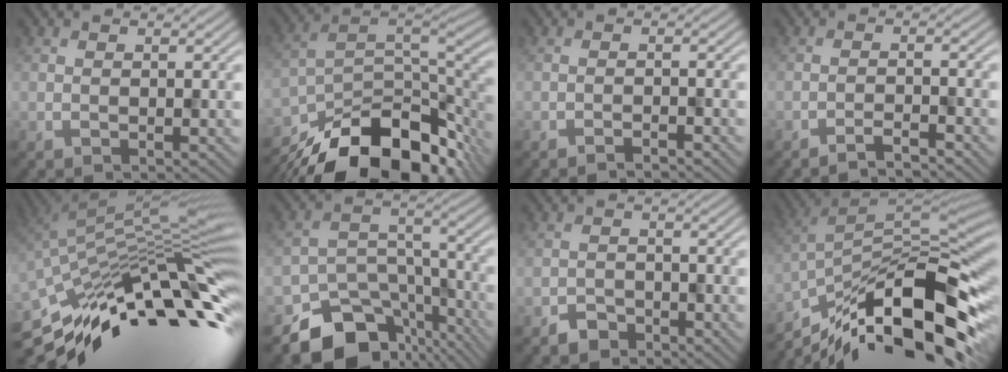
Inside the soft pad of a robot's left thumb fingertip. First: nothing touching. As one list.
[{"total": 17.6, "force": [-12.6, 7.6, 9.7], "torque": [-0.195, -0.041, -0.191]}, {"total": 1.4, "force": [-1.3, 0.0, 0.5], "torque": [-0.006, 0.004, -0.026]}, {"total": 2.7, "force": [-2.4, 0.1, 1.2], "torque": [-0.017, 0.007, -0.049]}, {"total": 15.3, "force": [-6.8, 4.5, 12.9], "torque": [-0.246, 0.008, -0.132]}, {"total": 11.9, "force": [-8.7, 6.7, 4.6], "torque": [-0.075, -0.018, -0.142]}, {"total": 2.3, "force": [-1.8, 1.2, 0.4], "torque": [-0.004, 0.003, -0.041]}, {"total": 15.6, "force": [-9.6, 4.7, 11.4], "torque": [-0.229, 0.001, -0.170]}]